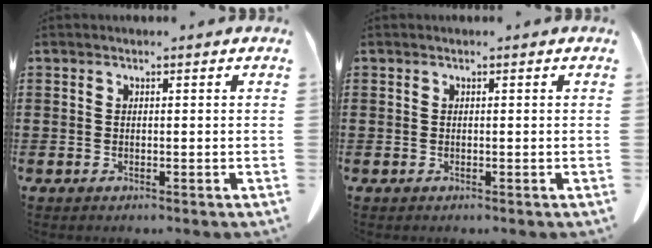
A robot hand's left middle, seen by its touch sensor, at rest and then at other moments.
{"total": 0.0}